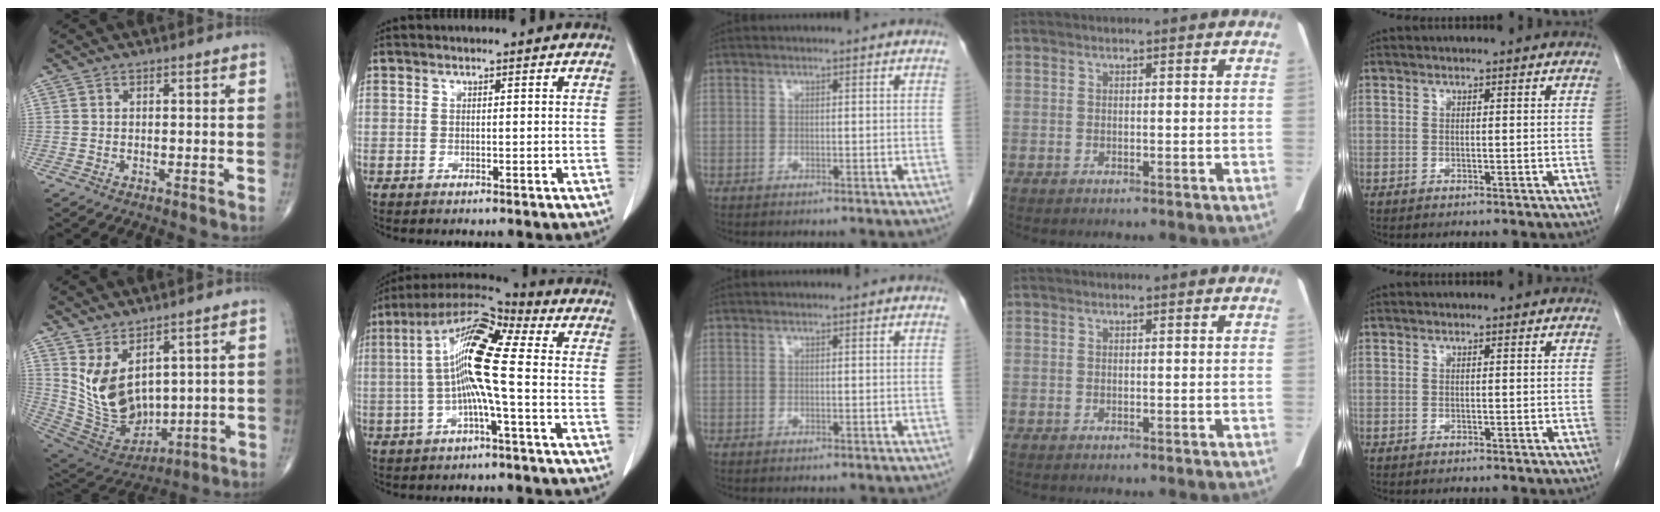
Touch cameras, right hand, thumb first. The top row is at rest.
{"thumb": {"total": 12.9, "force": [4.3, 7.6, 9.5], "torque": [-0.151, -0.033, 0.113]}, "index": {"total": 12.3, "force": [-0.1, 1.1, 12.2], "torque": [-0.237, 0.026, -0.015]}}